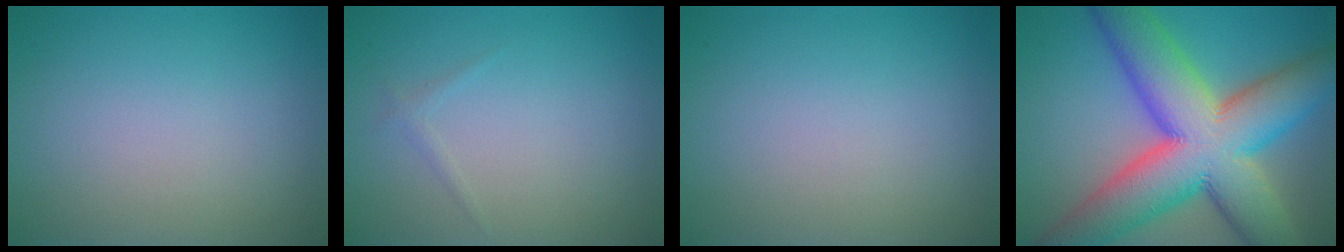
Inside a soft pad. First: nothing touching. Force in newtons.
{"total": 0.7, "press": 0.7, "slide": 0.1}
{"total": 0.0}
{"total": 16.1, "press": 16.0, "slide": 0.6}